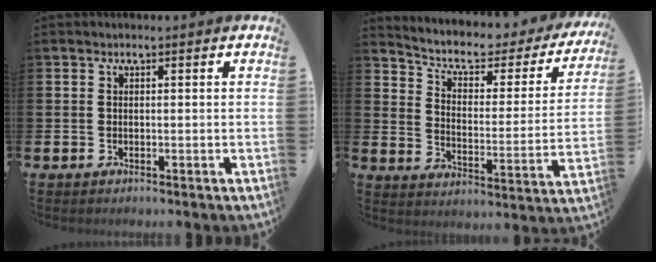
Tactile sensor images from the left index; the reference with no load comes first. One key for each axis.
{"total": 6.1, "fx": 4.9, "fy": 2.4, "fz": 2.7, "tx": -0.078, "ty": -0.037, "tz": 0.075}